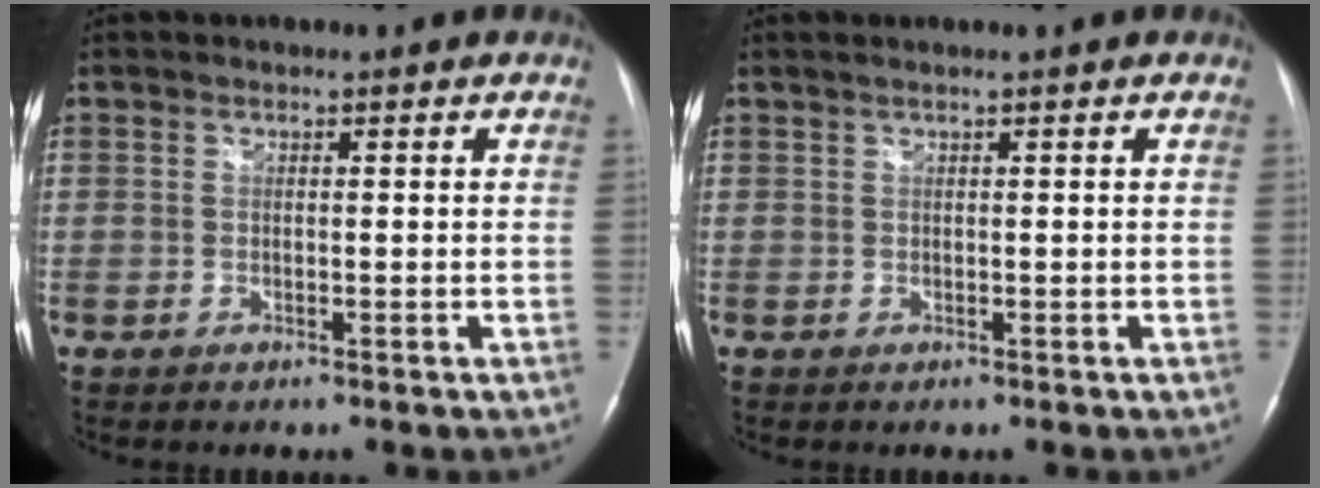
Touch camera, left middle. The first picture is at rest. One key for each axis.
{"total": 1.0, "fx": 0.7, "fy": -0.2, "fz": 0.7, "tx": -0.021, "ty": 0.013, "tz": 0.018}